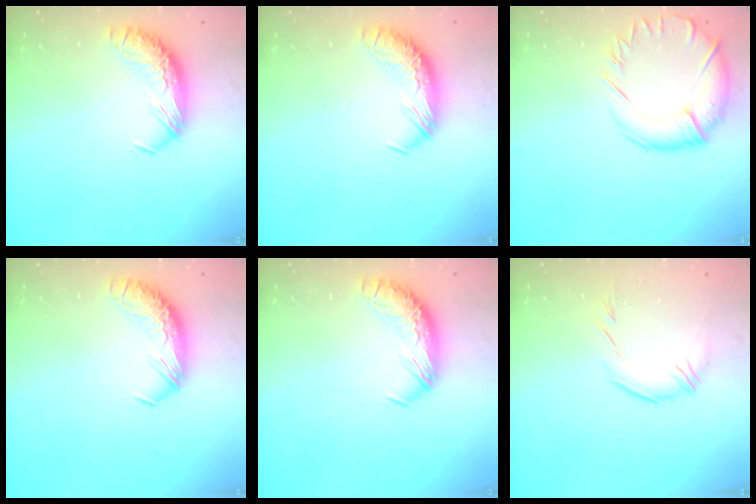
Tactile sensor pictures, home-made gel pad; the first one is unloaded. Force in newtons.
{"total": 0.0}
{"total": 3.0, "press": 2.7, "slide": 1.3}
{"total": 0.0}
{"total": 0.0}
{"total": 1.9, "press": 1.0, "slide": 1.7}